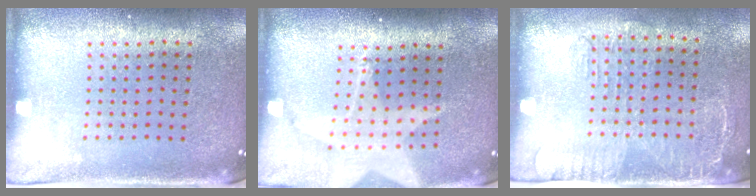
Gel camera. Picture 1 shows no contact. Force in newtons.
{"total": 2.0, "press": 1.5, "slide": 1.3}
{"total": 1.6, "press": 1.2, "slide": 1.1}